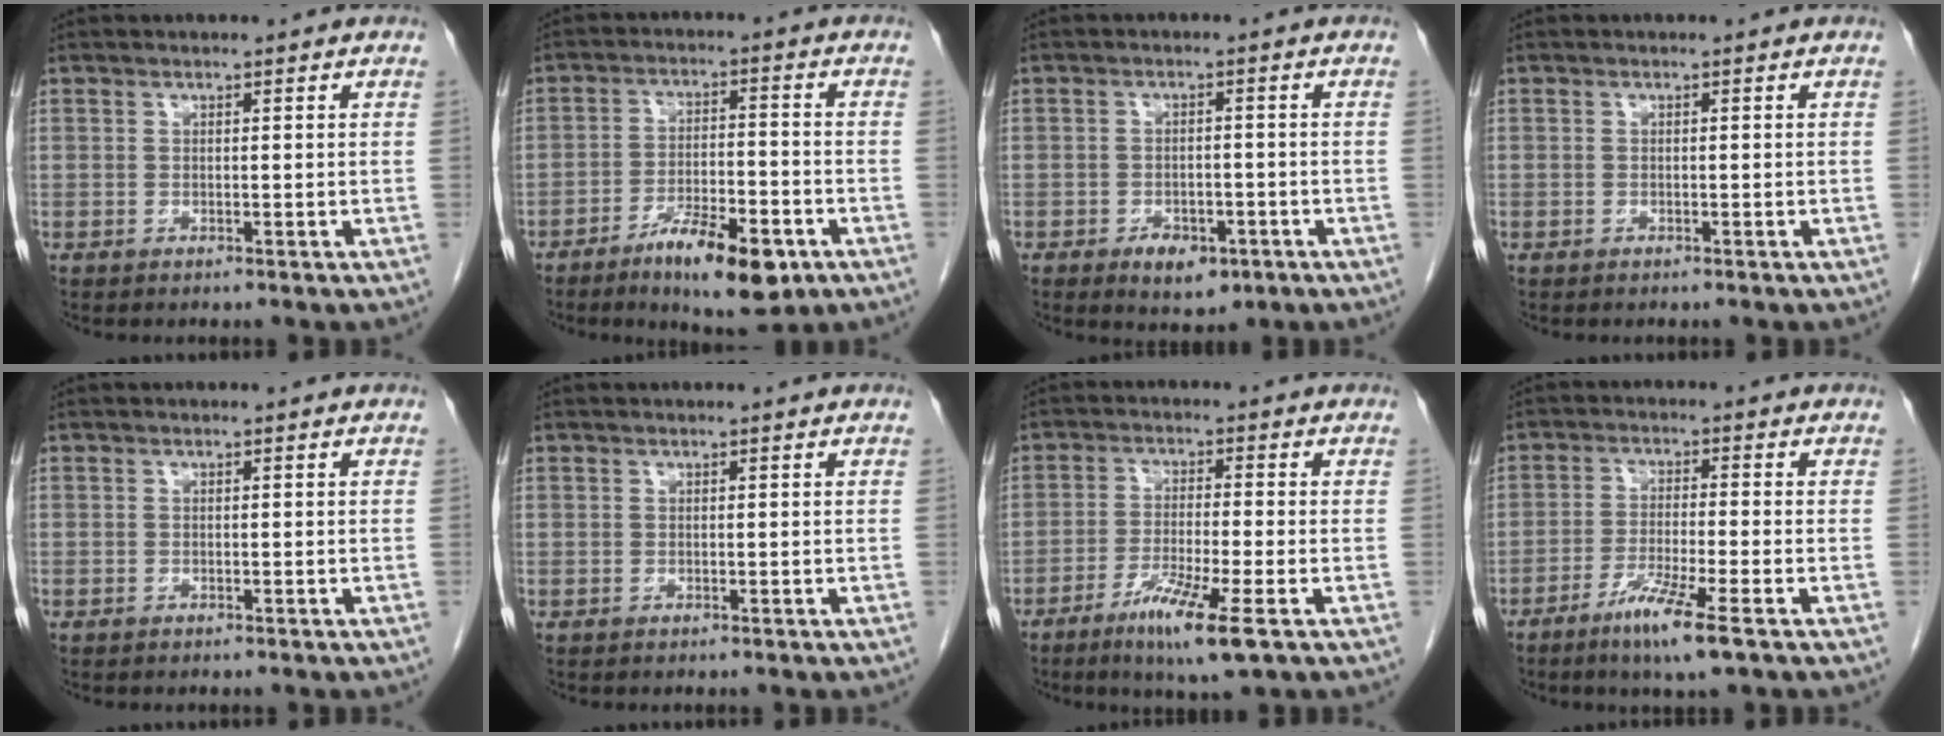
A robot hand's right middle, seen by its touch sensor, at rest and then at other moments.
{"total": 10.6, "force": [-6.1, 2.7, 8.2], "torque": [-0.136, -0.007, -0.092]}
{"total": 5.2, "force": [-2.9, 2.8, 3.4], "torque": [-0.052, 0.002, -0.035]}
{"total": 0.0}
{"total": 0.0}
{"total": 0.0}
{"total": 8.3, "force": [-4.6, 0.0, 7.0], "torque": [-0.132, -0.021, -0.080]}
{"total": 7.1, "force": [-4.3, -0.3, 5.7], "torque": [-0.109, -0.017, -0.079]}